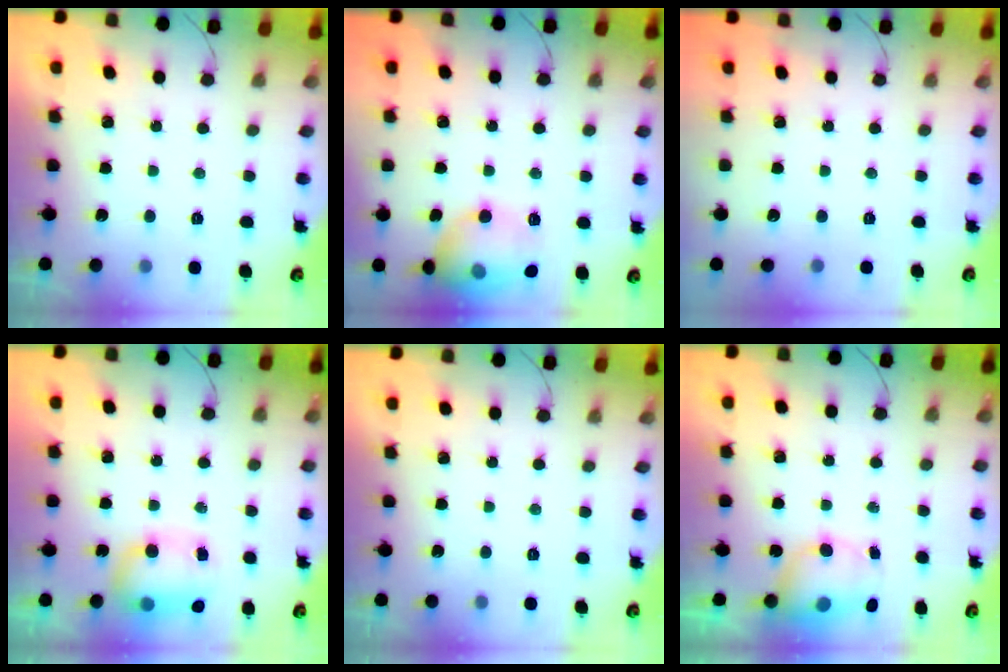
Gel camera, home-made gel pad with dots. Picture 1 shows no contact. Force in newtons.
{"total": 14.2, "press": 13.8, "slide": 3.3}
{"total": 0.0}
{"total": 9.4, "press": 8.7, "slide": 3.6}
{"total": 0.0}
{"total": 7.1, "press": 7.1, "slide": 1.0}